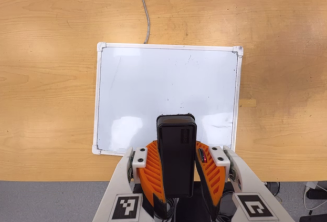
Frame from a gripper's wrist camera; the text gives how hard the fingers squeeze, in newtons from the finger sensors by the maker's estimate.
{"total": 5.4, "left": 5.0, "right": 5.9}